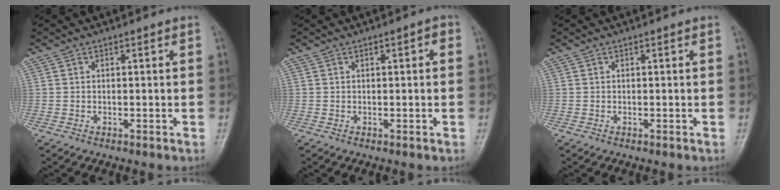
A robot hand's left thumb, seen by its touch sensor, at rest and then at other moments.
{"total": 1.5, "force": [0.3, 0.5, 1.3], "torque": [-0.017, 0.003, 0.001]}
{"total": 0.0}